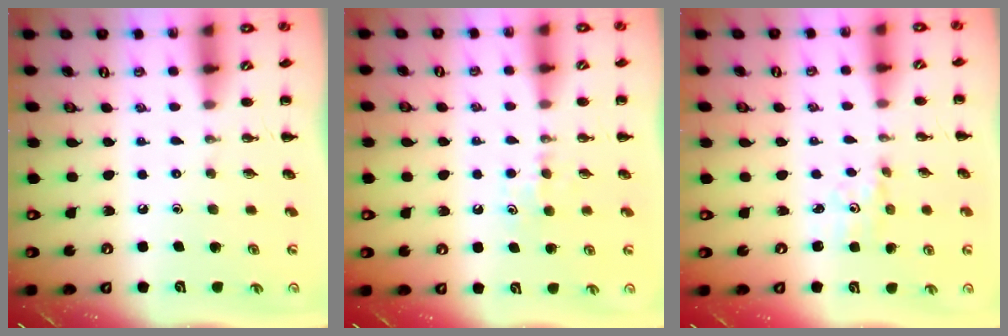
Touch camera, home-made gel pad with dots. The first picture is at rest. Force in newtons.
{"total": 3.9, "press": 3.7, "slide": 1.3}
{"total": 2.0, "press": 1.9, "slide": 0.7}